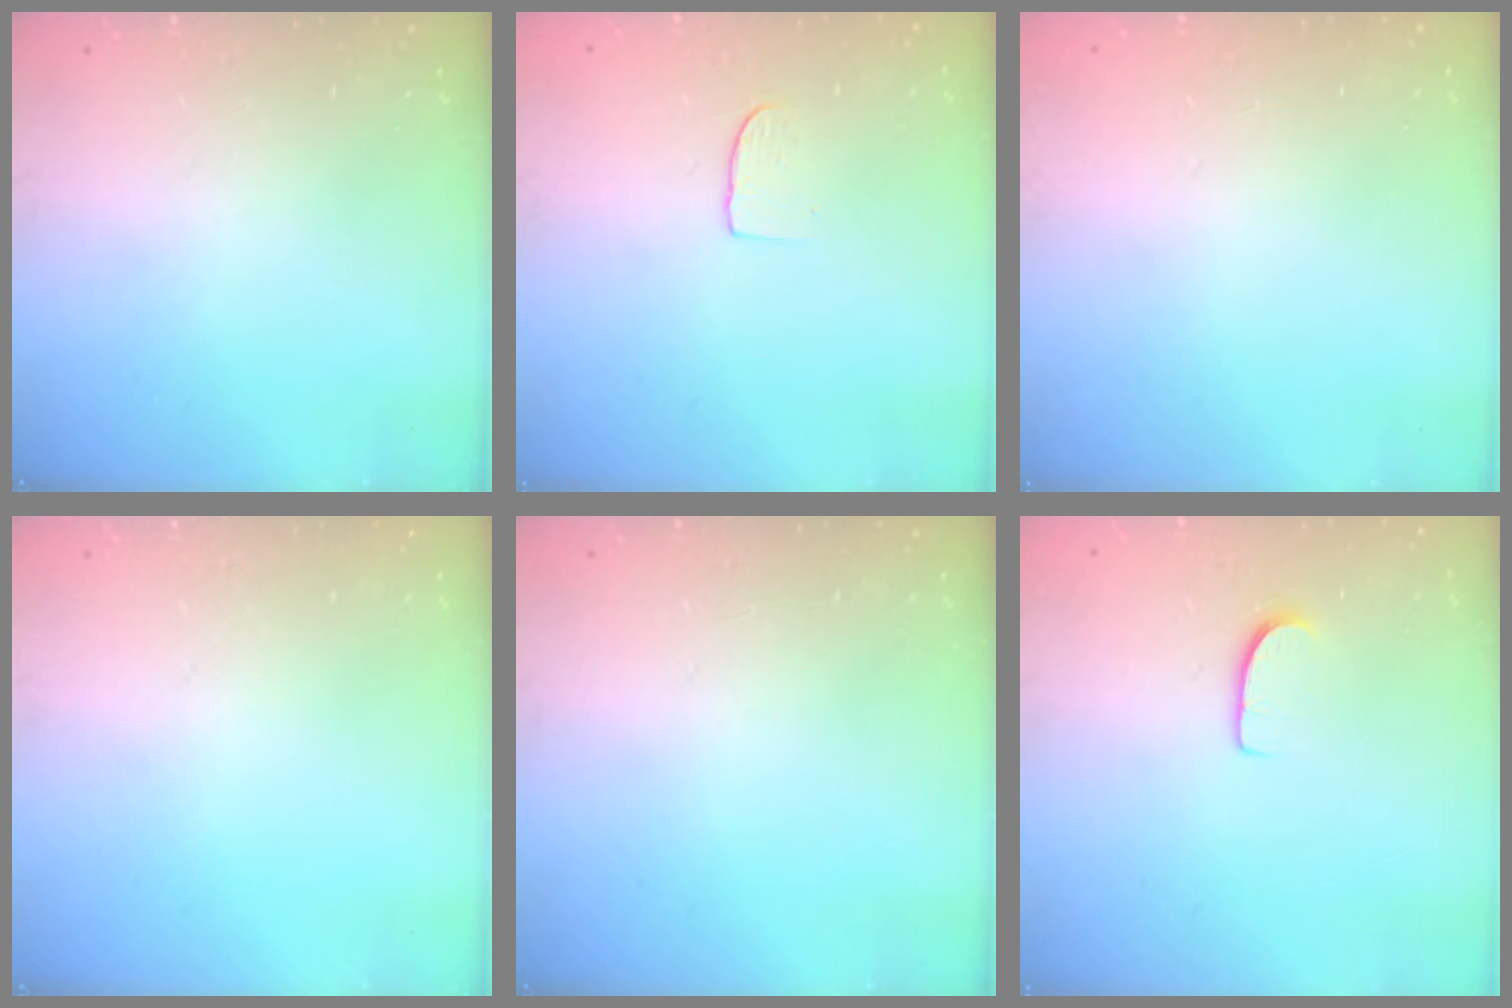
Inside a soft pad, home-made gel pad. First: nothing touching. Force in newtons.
{"total": 4.7, "press": 4.7, "slide": 0.4}
{"total": 0.0}
{"total": 0.0}
{"total": 0.0}
{"total": 6.7, "press": 6.7, "slide": 0.3}